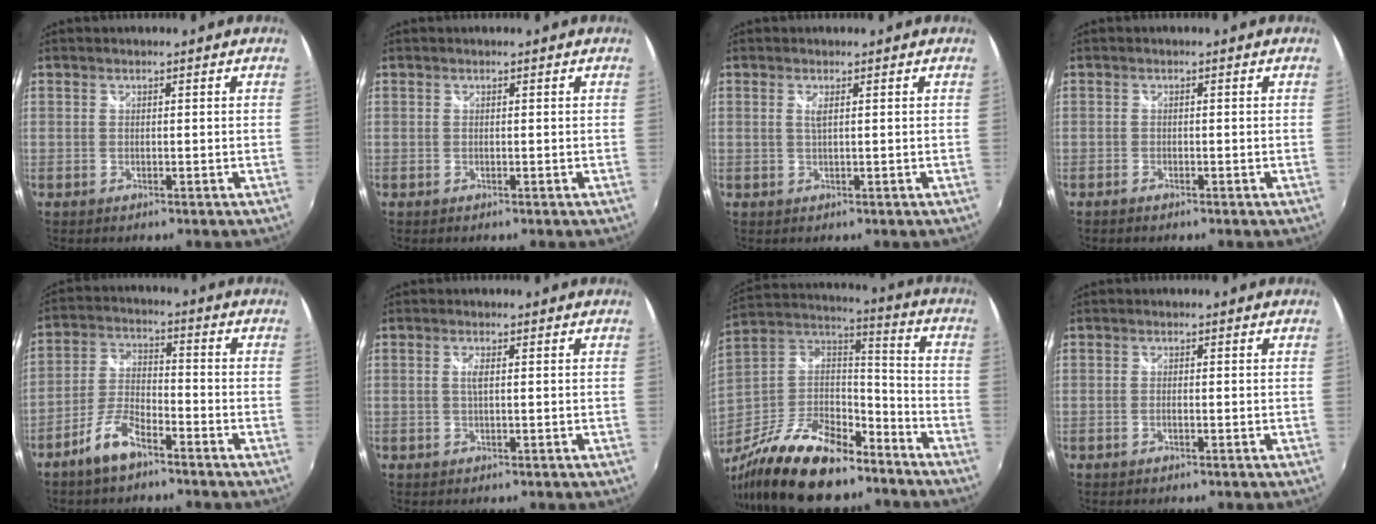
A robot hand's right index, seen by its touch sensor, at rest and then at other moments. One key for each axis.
{"total": 0.0}
{"total": 1.2, "fx": 0.4, "fy": -0.1, "fz": 1.1, "tx": -0.022, "ty": -0.001, "tz": 0.007}
{"total": 1.0, "fx": -0.8, "fy": 0.4, "fz": 0.4, "tx": -0.010, "ty": -0.003, "tz": -0.018}
{"total": 7.6, "fx": -5.4, "fy": 2.4, "fz": 4.7, "tx": -0.109, "ty": 0.010, "tz": -0.104}
{"total": 1.4, "fx": 0.1, "fy": 0.0, "fz": 1.4, "tx": -0.027, "ty": 0.000, "tz": 0.001}
{"total": 26.0, "fx": -18.6, "fy": 10.6, "fz": 14.8, "tx": -0.308, "ty": -0.011, "tz": -0.312}
{"total": 0.8, "fx": -0.4, "fy": 0.1, "fz": 0.6, "tx": -0.013, "ty": 0.002, "tz": -0.008}